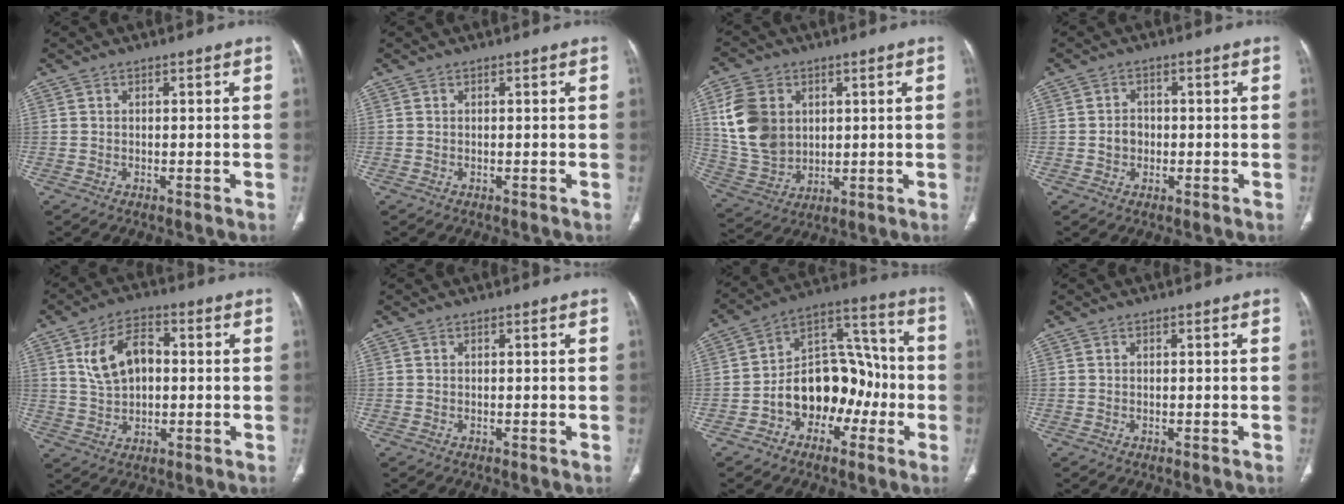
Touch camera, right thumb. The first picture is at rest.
{"total": 0.0}
{"total": 13.7, "force": [3.3, 10.7, 7.9], "torque": [-0.139, -0.011, 0.076]}
{"total": 3.0, "force": [-0.5, 2.6, 1.3], "torque": [-0.010, 0.010, -0.009]}
{"total": 10.0, "force": [1.9, 6.2, 7.6], "torque": [-0.124, 0.012, 0.037]}
{"total": 0.0}
{"total": 15.5, "force": [-4.6, 10.6, 10.4], "torque": [-0.117, 0.064, -0.077]}
{"total": 0.0}